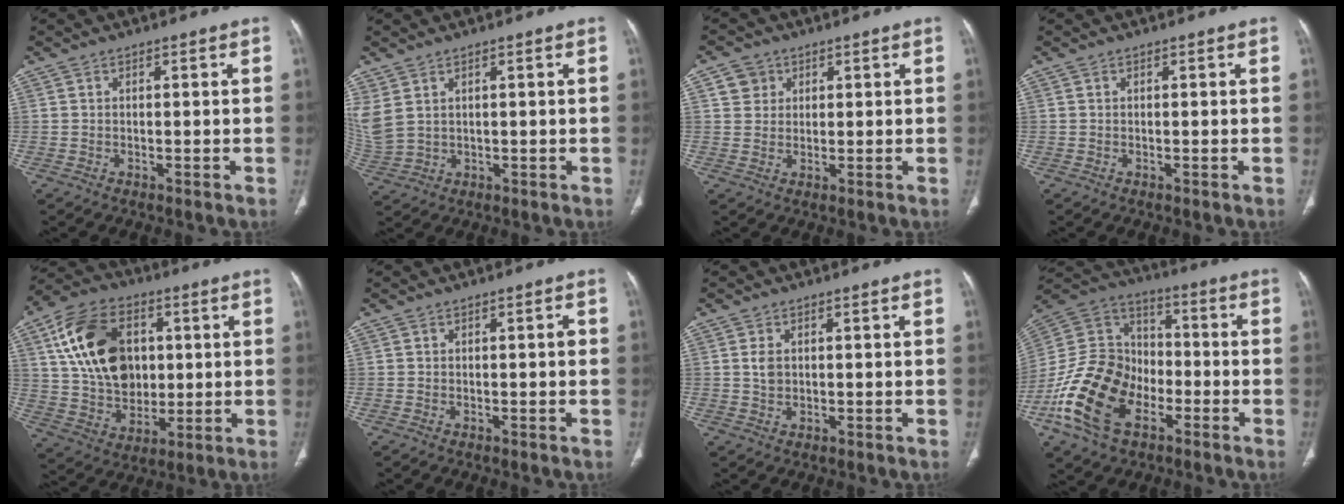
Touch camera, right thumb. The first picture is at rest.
{"total": 6.2, "force": [2.6, 3.8, 4.1], "torque": [-0.107, 0.000, 0.066]}
{"total": 3.3, "force": [1.4, 3.0, 0.4], "torque": [0.011, -0.005, 0.021]}
{"total": 0.0}
{"total": 19.2, "force": [4.5, 13.8, 12.6], "torque": [-0.195, -0.001, 0.086]}
{"total": 1.0, "force": [-0.2, 0.3, 0.9], "torque": [-0.012, 0.006, -0.003]}
{"total": 2.2, "force": [0.3, 1.6, 1.5], "torque": [-0.027, -0.003, 0.008]}
{"total": 21.2, "force": [-8.7, 13.3, 14.0], "torque": [-0.255, 0.052, -0.162]}